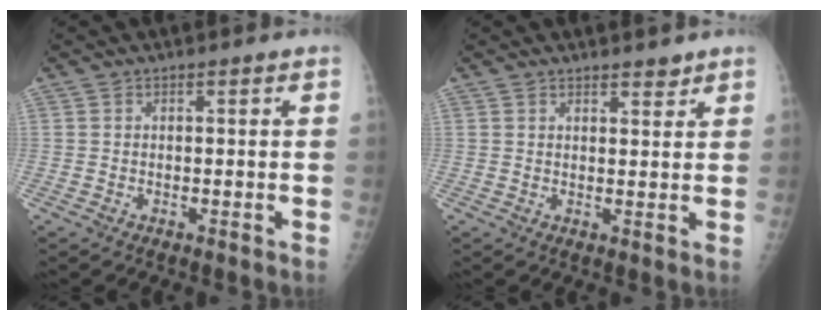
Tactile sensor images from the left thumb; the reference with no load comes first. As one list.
[{"total": 2.3, "force": [2.0, 0.8, 0.9], "torque": [-0.003, -0.015, 0.027]}]